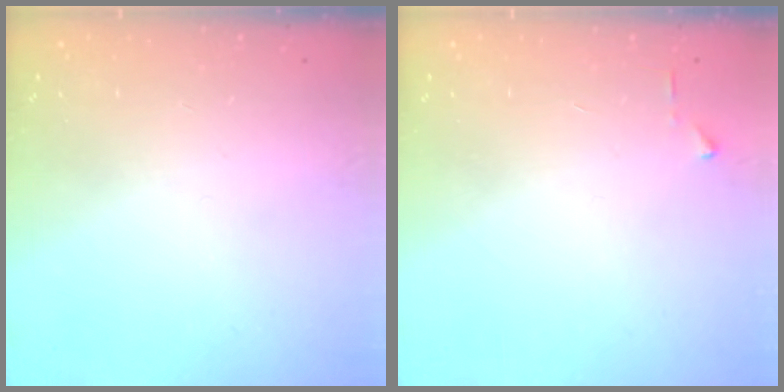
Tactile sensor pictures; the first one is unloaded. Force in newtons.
{"total": 3.2, "press": 3.2, "slide": 0.4}